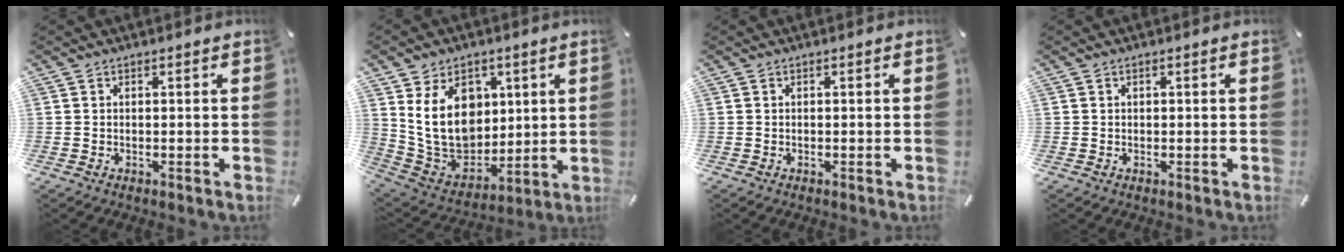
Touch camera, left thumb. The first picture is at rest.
{"total": 16.5, "force": [4.6, 13.0, 8.9], "torque": [-0.179, -0.020, 0.091]}
{"total": 0.0}
{"total": 0.0}